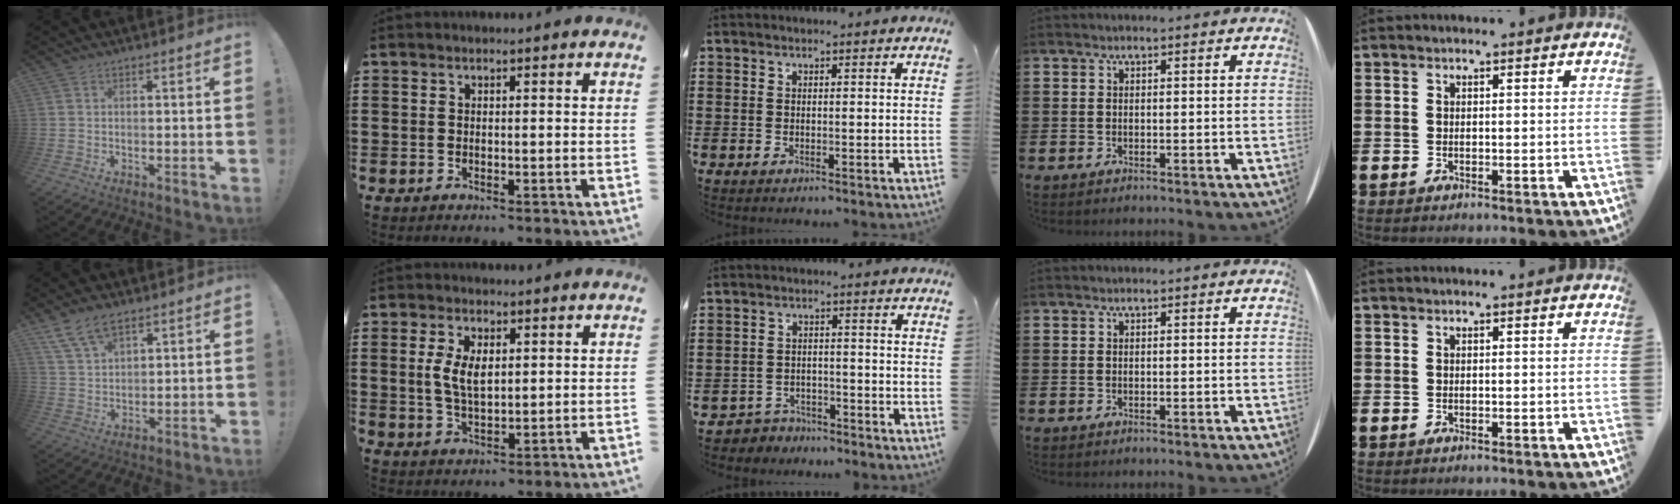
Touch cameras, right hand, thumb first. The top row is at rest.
{"thumb": {"total": 8.5, "force": [5.9, 4.1, 4.5], "torque": [-0.084, -0.023, 0.115]}, "index": {"total": 5.4, "force": [0.9, 2.8, 4.6], "torque": [-0.095, 0.009, 0.015]}, "middle": {"total": 3.2, "force": [-3.1, 0.7, -0.3], "torque": [-0.006, -0.001, -0.068]}}